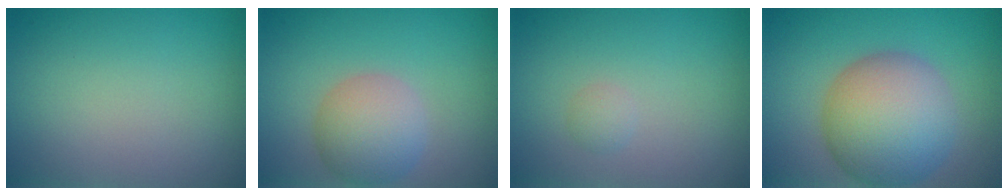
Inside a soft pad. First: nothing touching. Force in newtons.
{"total": 4.6, "press": 4.6, "slide": 0.3}
{"total": 0.7, "press": 0.7, "slide": 0.0}
{"total": 9.4, "press": 9.4, "slide": 0.3}